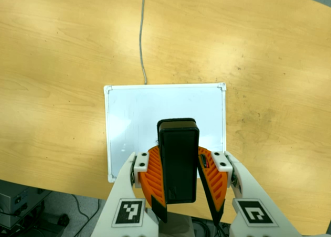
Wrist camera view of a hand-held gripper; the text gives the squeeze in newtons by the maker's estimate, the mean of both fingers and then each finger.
{"total": 8.2, "left": 8.5, "right": 7.9}